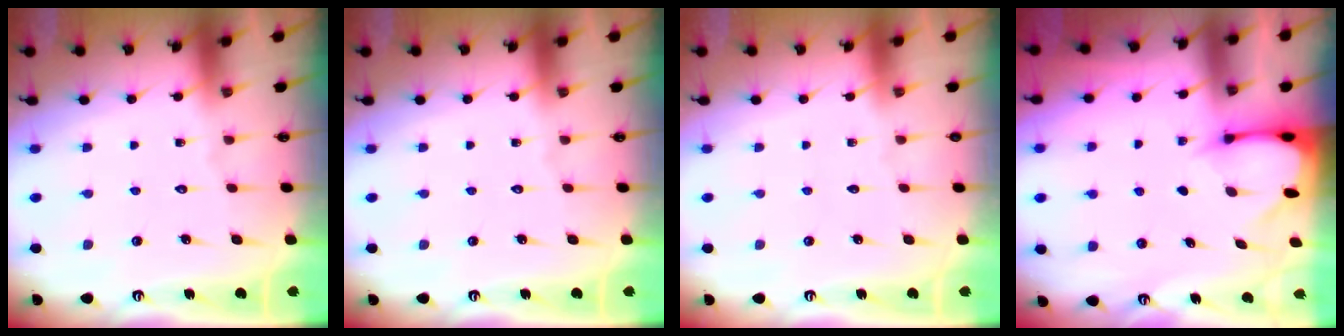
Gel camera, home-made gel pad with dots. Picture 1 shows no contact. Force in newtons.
{"total": 0.0}
{"total": 0.0}
{"total": 2.5, "press": 2.5, "slide": 0.5}